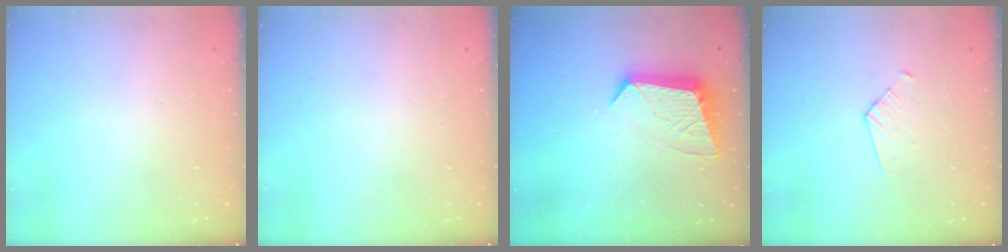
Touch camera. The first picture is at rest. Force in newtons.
{"total": 0.0}
{"total": 11.5, "press": 11.5, "slide": 0.7}
{"total": 3.8, "press": 3.8, "slide": 0.3}